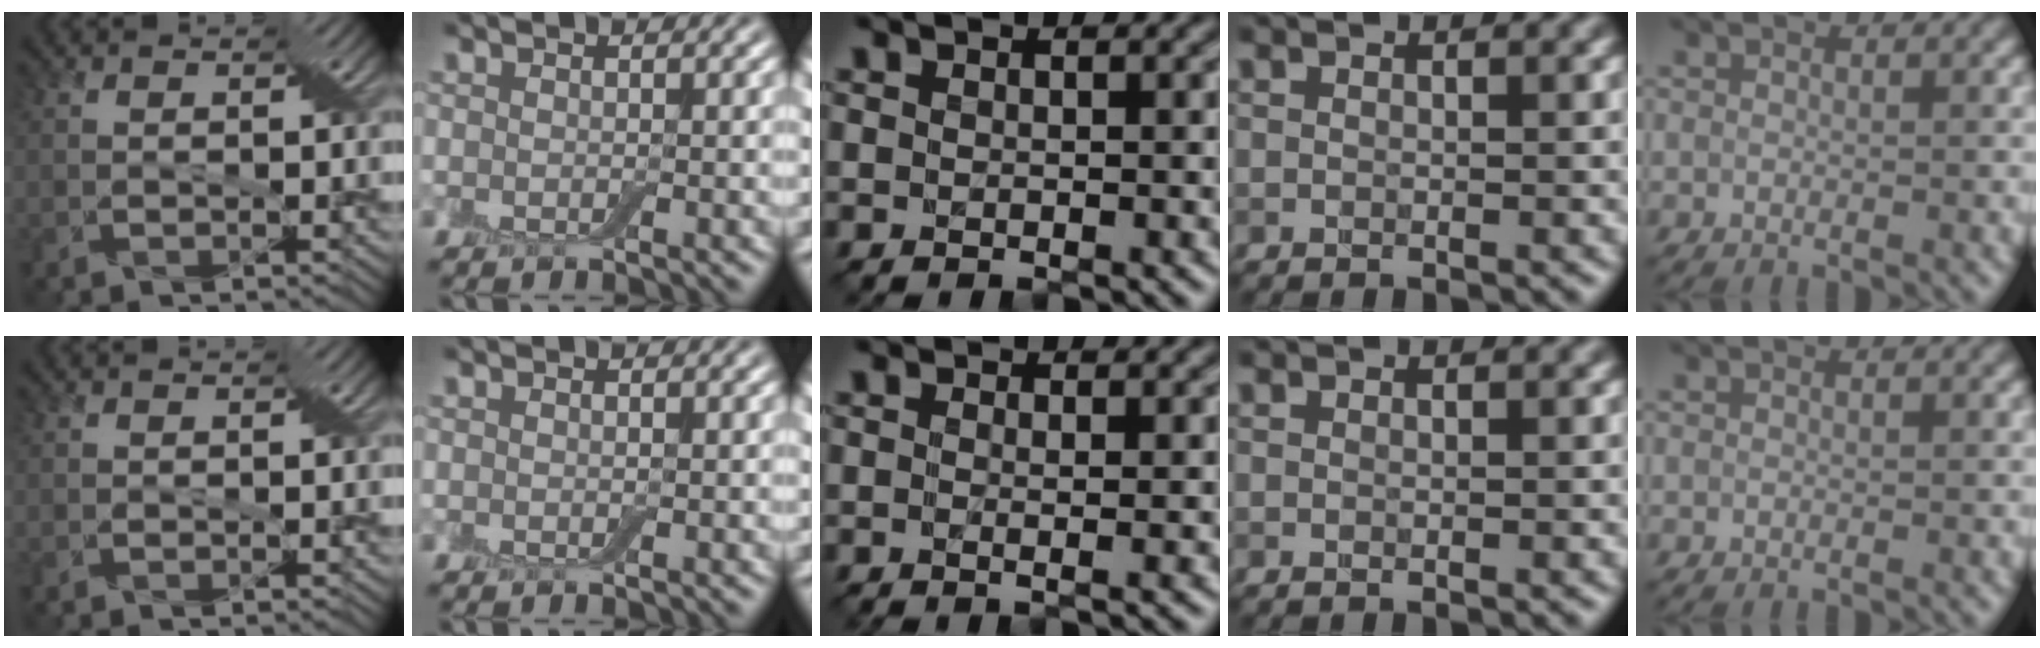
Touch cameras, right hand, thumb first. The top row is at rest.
{"middle": {"total": 0.6, "force": [-0.1, 0.0, 0.6], "torque": [-0.014, -0.003, -0.004]}}